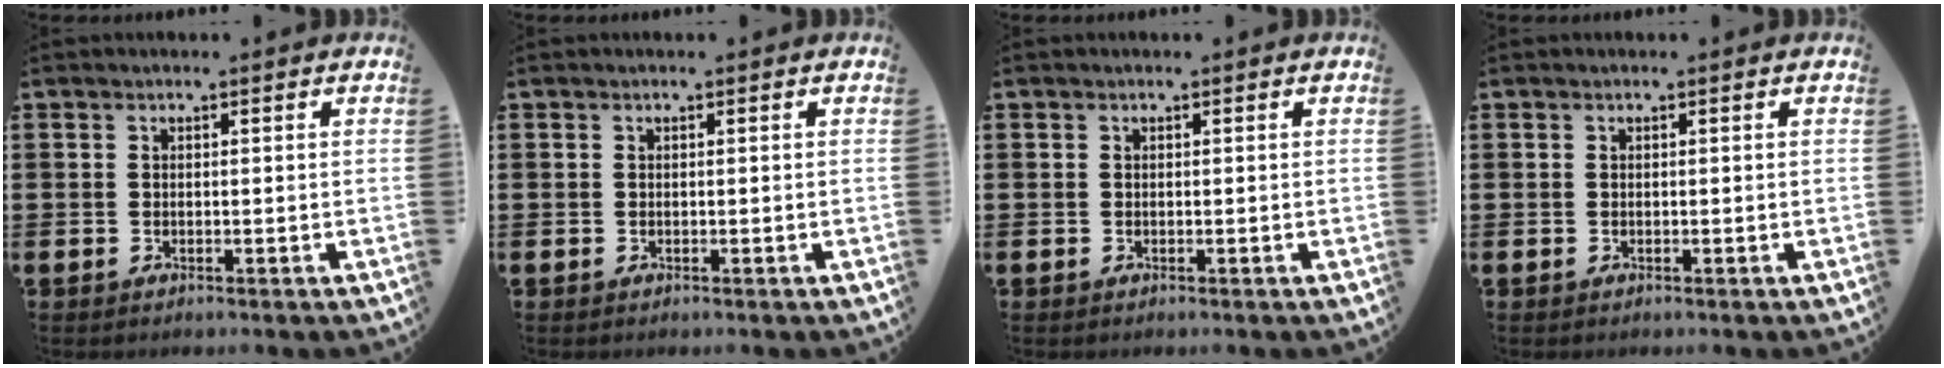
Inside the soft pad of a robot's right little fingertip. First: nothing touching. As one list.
[{"total": 0.0}, {"total": 0.0}, {"total": 0.0}]